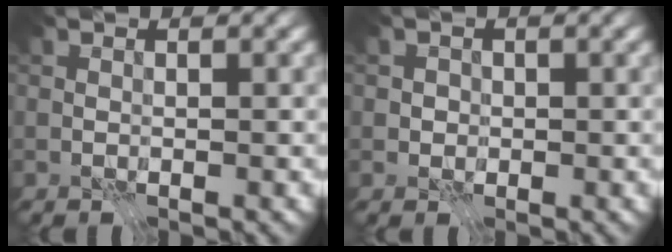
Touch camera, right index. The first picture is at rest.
{"total": 1.2, "force": [-0.3, 1.1, 0.2], "torque": [0.003, -0.002, 0.001]}